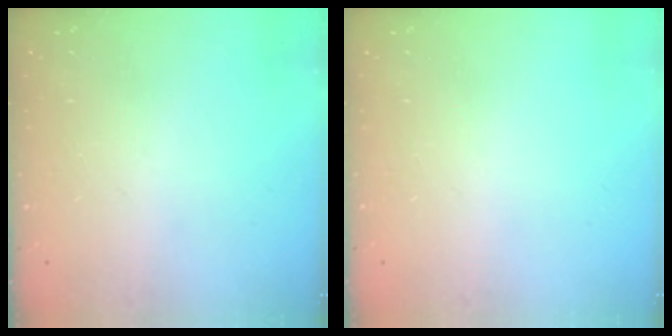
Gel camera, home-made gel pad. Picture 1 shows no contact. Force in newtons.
{"total": 0.0}